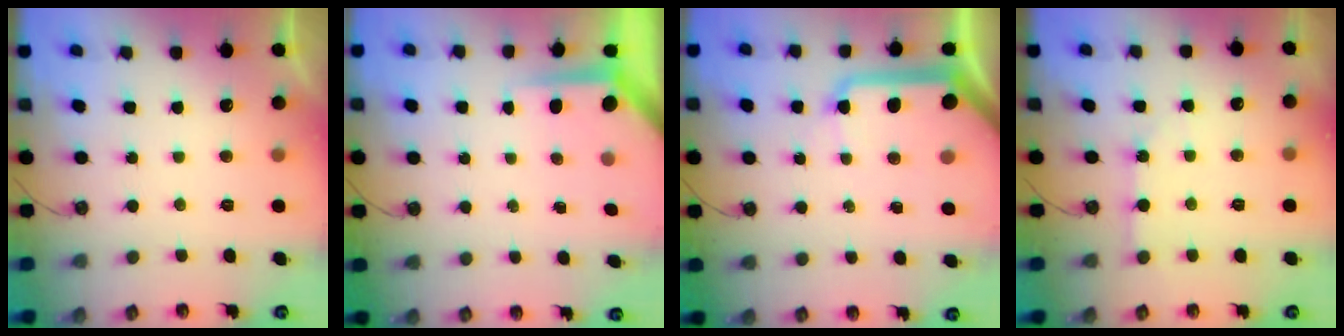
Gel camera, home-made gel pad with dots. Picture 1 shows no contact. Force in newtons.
{"total": 4.0, "press": 4.0, "slide": 0.3}
{"total": 14.9, "press": 14.8, "slide": 1.8}
{"total": 2.4, "press": 2.4, "slide": 0.1}